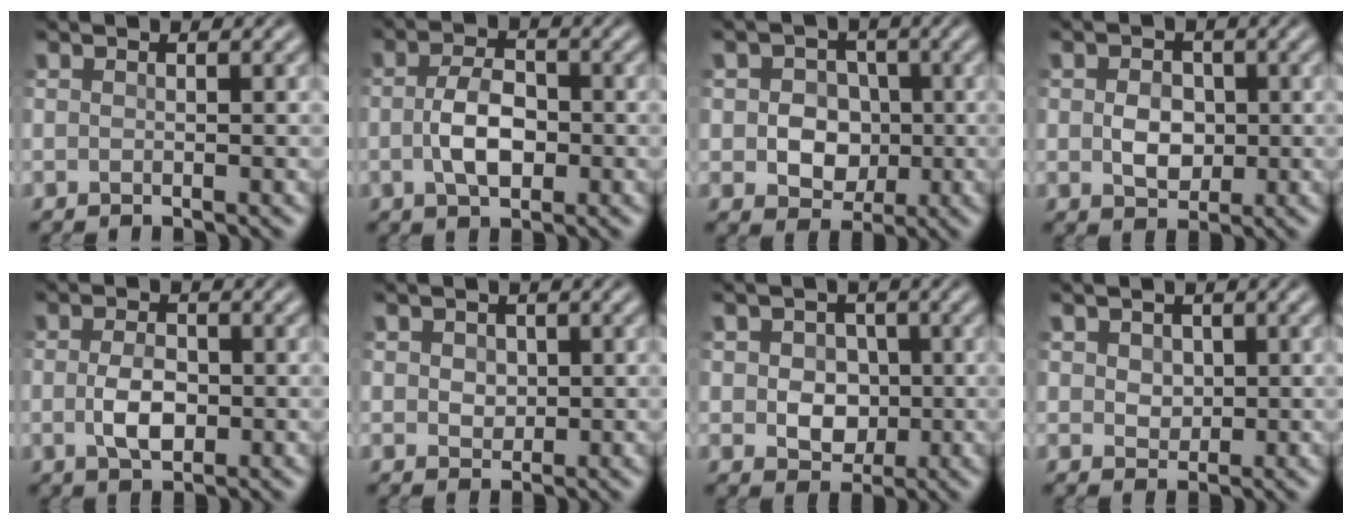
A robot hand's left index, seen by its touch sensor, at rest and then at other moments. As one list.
[{"total": 4.1, "force": [-0.5, 2.3, 3.3], "torque": [-0.069, 0.002, -0.010]}, {"total": 4.4, "force": [-0.2, 3.7, 2.4], "torque": [-0.024, -0.002, -0.015]}, {"total": 3.1, "force": [-0.1, 2.3, 2.0], "torque": [-0.039, -0.004, -0.003]}, {"total": 3.2, "force": [-0.4, 1.9, 2.6], "torque": [-0.052, -0.002, -0.007]}, {"total": 1.6, "force": [0.4, 1.3, 0.8], "torque": [-0.017, 0.000, 0.006]}, {"total": 3.7, "force": [0.0, 2.9, 2.2], "torque": [-0.034, -0.005, -0.004]}, {"total": 1.7, "force": [0.5, 1.4, 0.8], "torque": [-0.021, 0.000, 0.009]}]